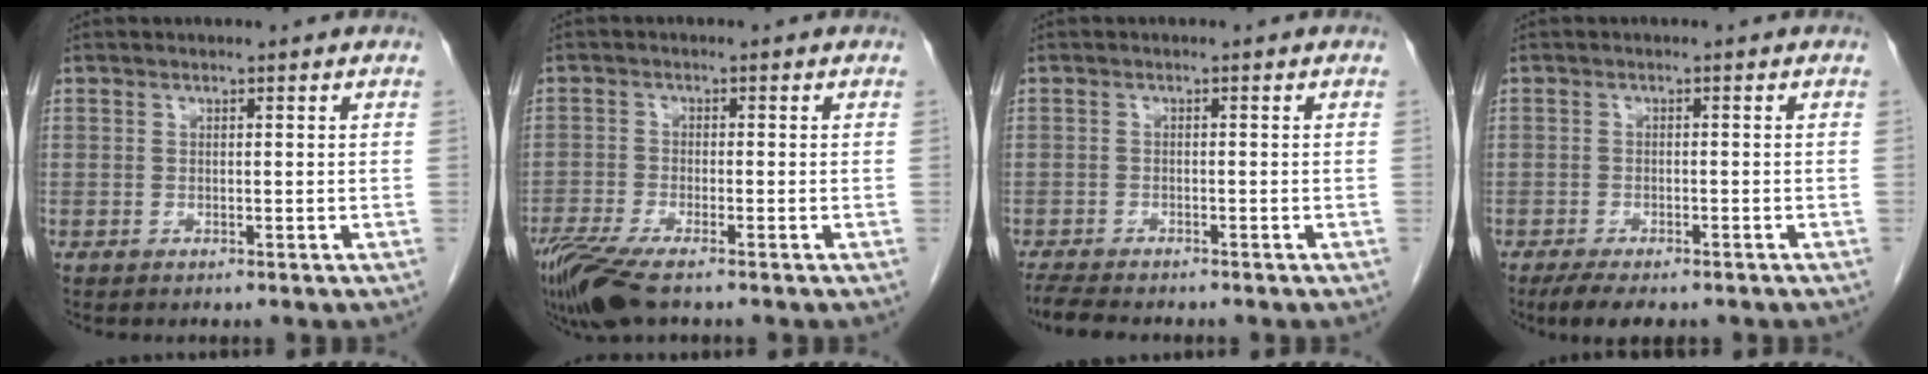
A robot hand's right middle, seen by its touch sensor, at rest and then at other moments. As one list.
[{"total": 8.1, "force": [-5.8, 1.4, 5.4], "torque": [-0.104, -0.020, -0.106]}, {"total": 5.5, "force": [-4.8, 1.0, 2.4], "torque": [-0.044, -0.017, -0.079]}, {"total": 5.6, "force": [-4.3, 1.9, 3.1], "torque": [-0.048, -0.011, -0.064]}]